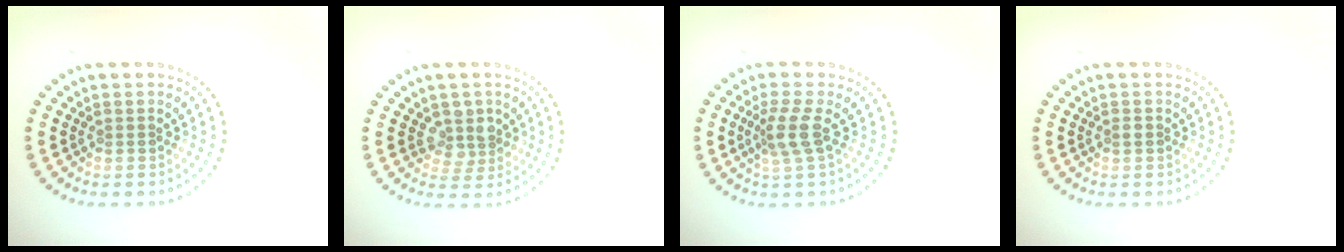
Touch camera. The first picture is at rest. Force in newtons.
{"total": 2.4, "press": 2.0, "slide": 1.4}
{"total": 2.8, "press": 2.1, "slide": 1.8}
{"total": 0.6, "press": 0.6, "slide": 0.0}